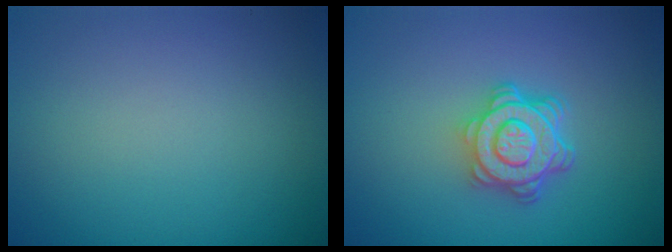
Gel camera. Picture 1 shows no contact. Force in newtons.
{"total": 4.7, "press": 3.6, "slide": 2.9}